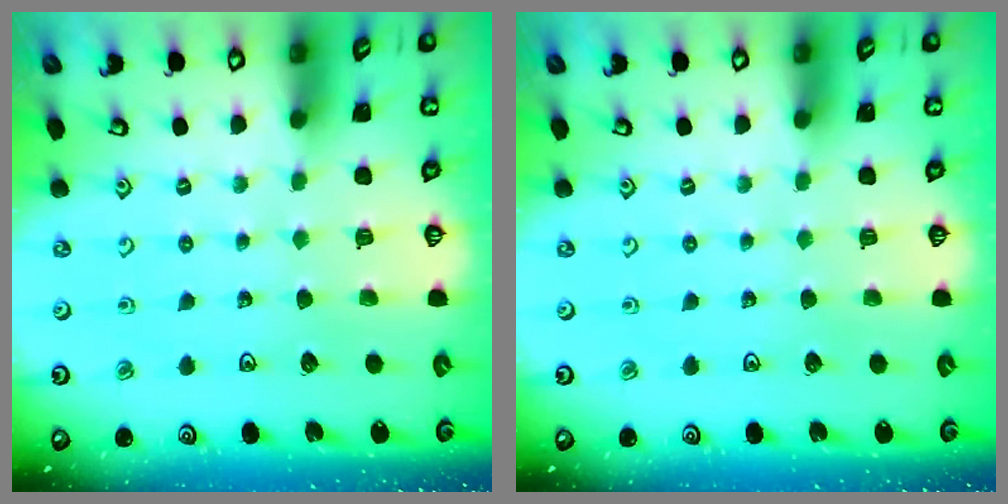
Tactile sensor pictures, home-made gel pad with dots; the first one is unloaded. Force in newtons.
{"total": 0.0}